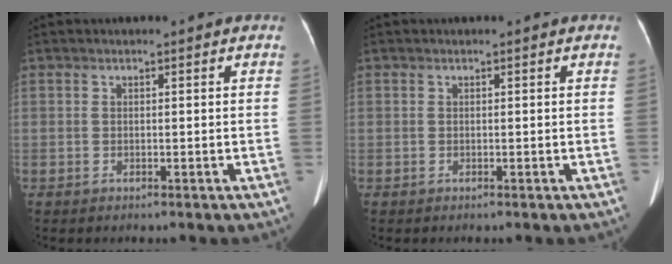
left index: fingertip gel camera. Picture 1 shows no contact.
{"total": 0.0}